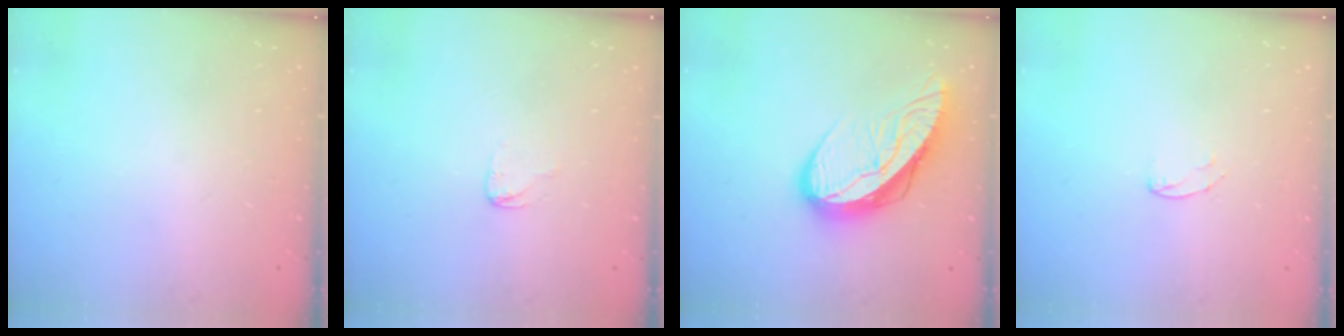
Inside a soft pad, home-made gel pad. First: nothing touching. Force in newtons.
{"total": 2.0, "press": 2.0, "slide": 0.1}
{"total": 12.5, "press": 12.5, "slide": 1.3}
{"total": 3.8, "press": 3.8, "slide": 0.4}